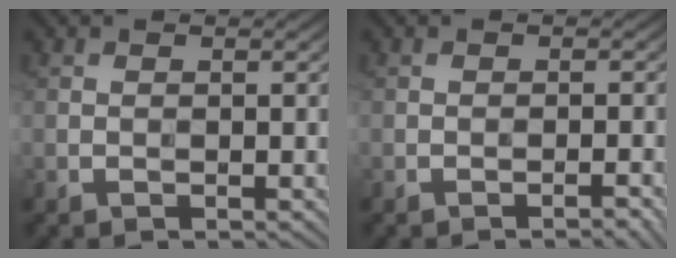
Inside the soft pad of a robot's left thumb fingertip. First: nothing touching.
{"total": 1.7, "force": [-1.1, 0.2, 1.3], "torque": [-0.016, 0.006, -0.019]}